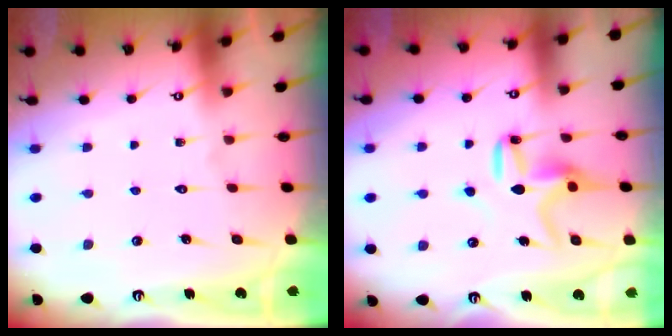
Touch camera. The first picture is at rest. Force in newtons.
{"total": 10.2, "press": 10.2, "slide": 0.5}